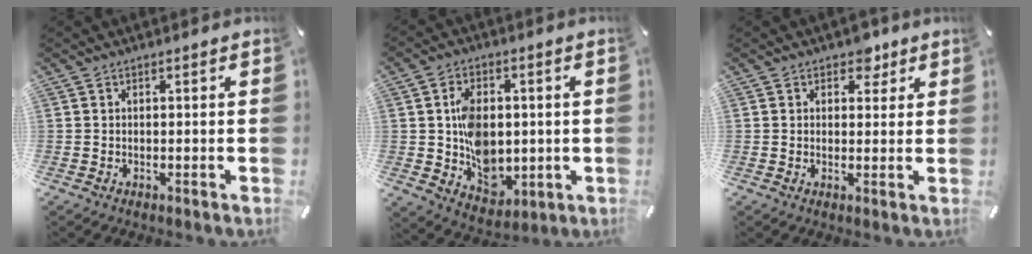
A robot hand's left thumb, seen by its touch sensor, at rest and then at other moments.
{"total": 11.8, "force": [0.3, 9.5, 6.9], "torque": [-0.101, 0.016, 0.017]}
{"total": 4.3, "force": [2.5, 3.1, 1.8], "torque": [-0.002, -0.006, 0.036]}